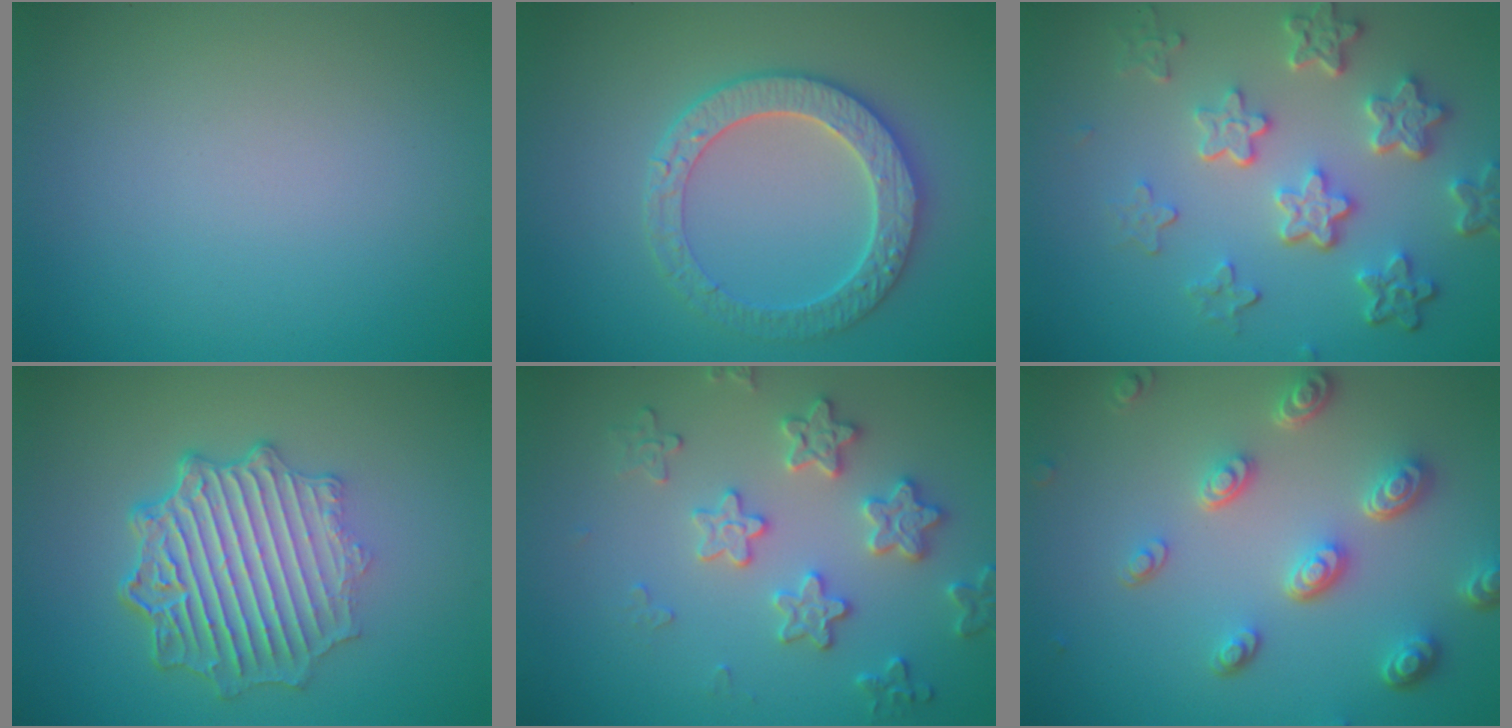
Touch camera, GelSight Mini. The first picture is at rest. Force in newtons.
{"total": 4.4, "press": 4.1, "slide": 1.6}
{"total": 5.8, "press": 4.4, "slide": 3.8}
{"total": 7.0, "press": 5.3, "slide": 4.6}
{"total": 3.6, "press": 3.6, "slide": 0.4}
{"total": 5.0, "press": 3.7, "slide": 3.3}